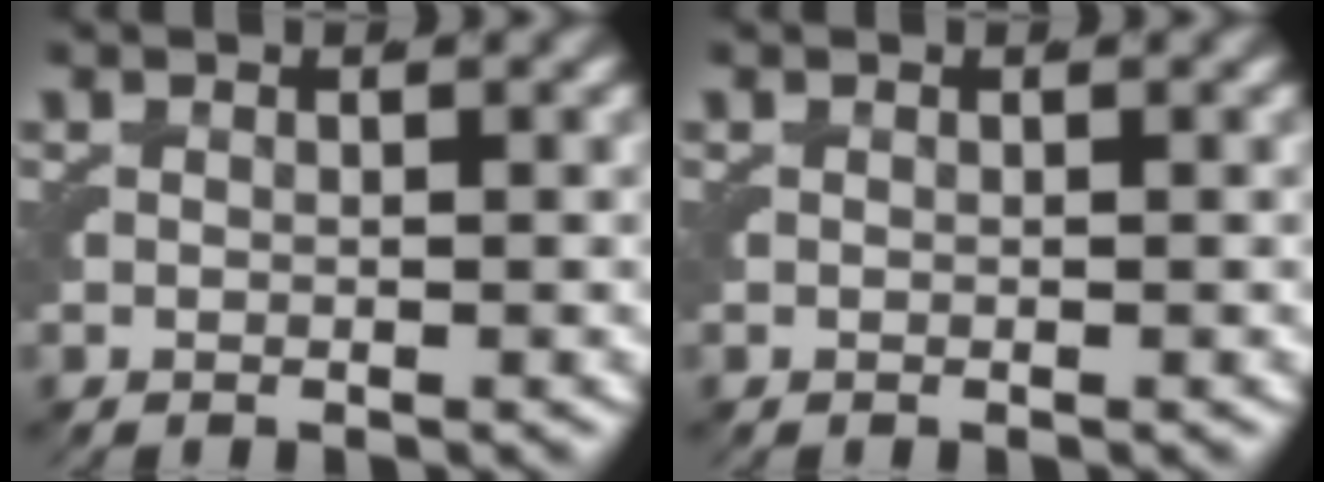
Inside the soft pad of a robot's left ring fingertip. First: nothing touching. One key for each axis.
{"total": 0.0}